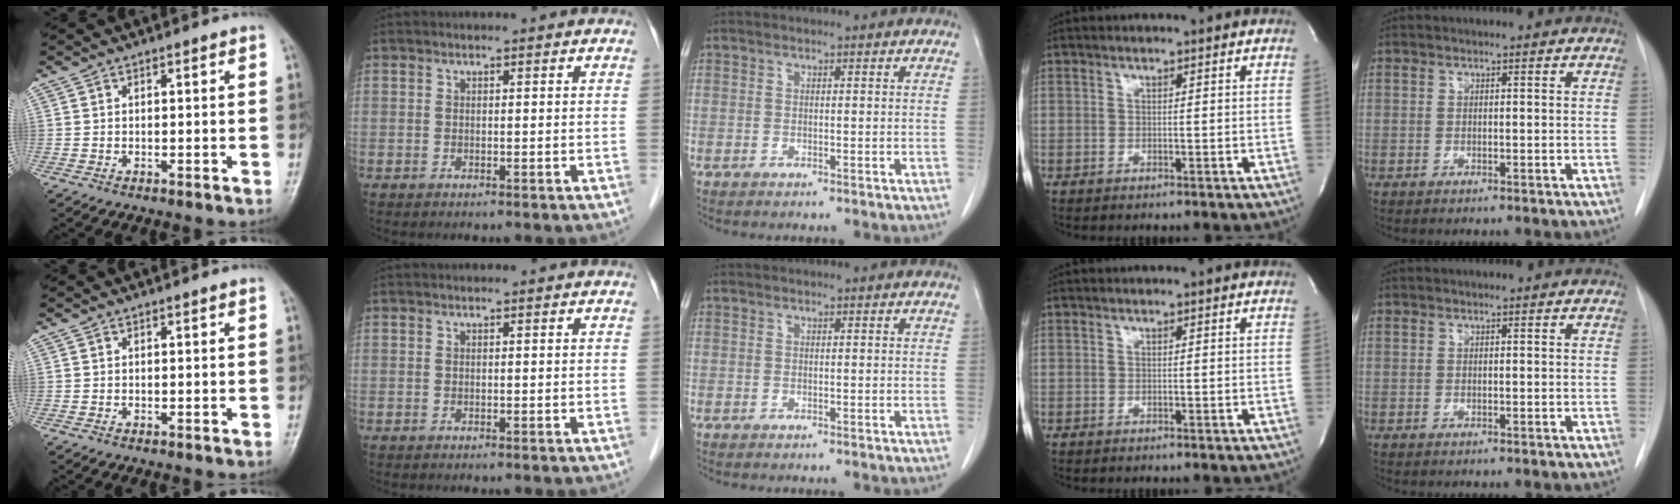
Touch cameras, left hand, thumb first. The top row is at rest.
{}